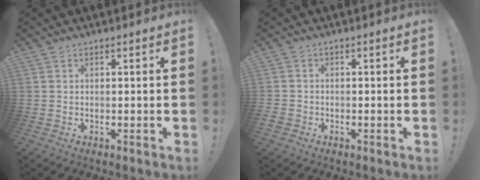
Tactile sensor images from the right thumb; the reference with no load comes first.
{"total": 1.8, "force": [-1.1, 1.3, 0.5], "torque": [-0.007, 0.004, -0.020]}